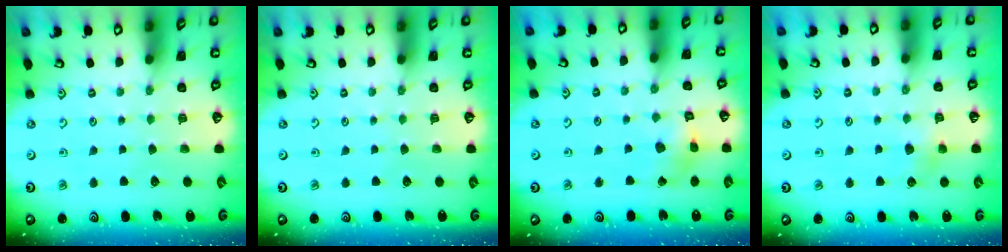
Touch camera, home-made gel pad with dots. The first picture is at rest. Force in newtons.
{"total": 0.0}
{"total": 6.1, "press": 6.0, "slide": 0.5}
{"total": 6.9, "press": 6.8, "slide": 0.8}